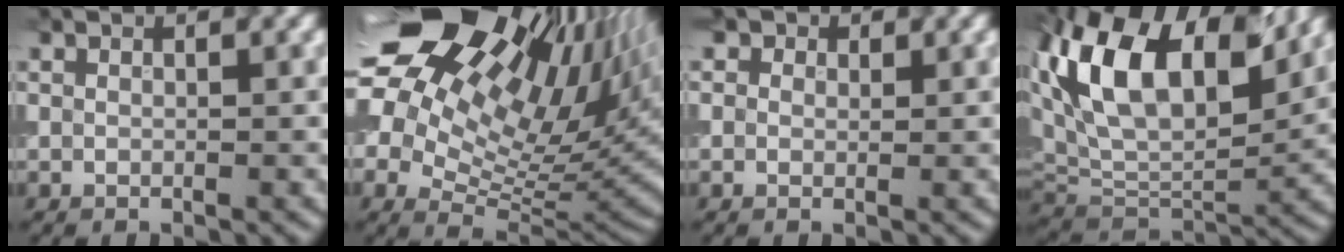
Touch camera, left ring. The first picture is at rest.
{"total": 20.6, "force": [10.7, 11.3, 13.5], "torque": [-0.253, 0.046, 0.184]}
{"total": 1.8, "force": [1.0, 1.3, 0.7], "torque": [-0.004, 0.007, -0.010]}
{"total": 13.8, "force": [5.5, 7.5, 10.2], "torque": [-0.190, 0.023, 0.098]}